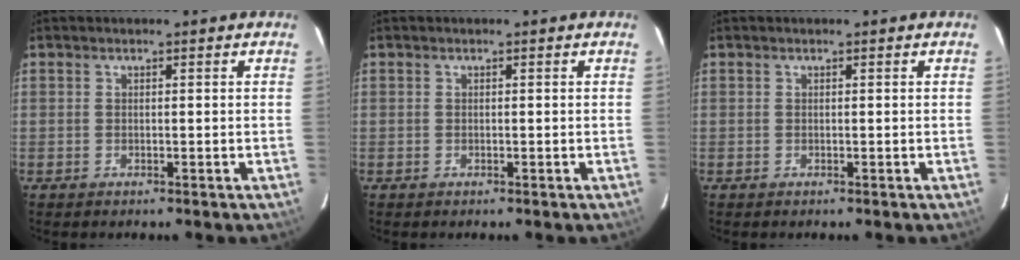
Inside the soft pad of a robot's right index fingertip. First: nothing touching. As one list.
[{"total": 0.0}, {"total": 0.0}]